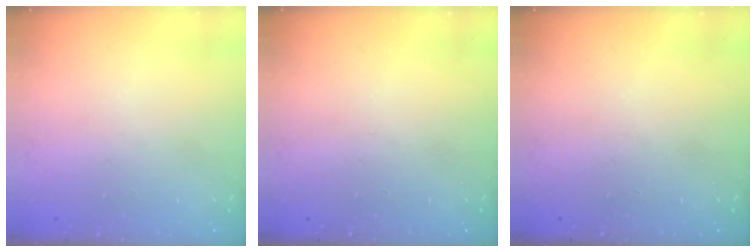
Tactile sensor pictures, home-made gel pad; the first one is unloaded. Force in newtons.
{"total": 0.0}
{"total": 0.0}